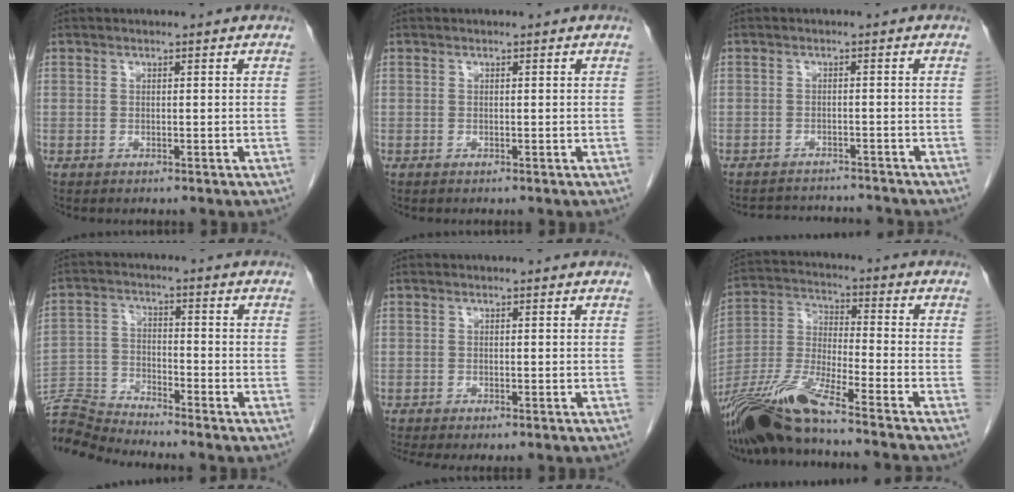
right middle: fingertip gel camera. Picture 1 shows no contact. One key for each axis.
{"total": 0.0}
{"total": 7.0, "fx": -6.9, "fy": 0.8, "fz": 0.9, "tx": -0.015, "ty": 0.004, "tz": -0.094}
{"total": 7.7, "fx": -7.5, "fy": -1.8, "fz": -0.5, "tx": -0.003, "ty": 0.003, "tz": -0.144}
{"total": 2.8, "fx": -2.4, "fy": 0.3, "fz": 1.5, "tx": -0.022, "ty": -0.010, "tz": -0.034}
{"total": 16.0, "fx": -13.1, "fy": -0.6, "fz": 9.2, "tx": -0.200, "ty": -0.022, "tz": -0.249}